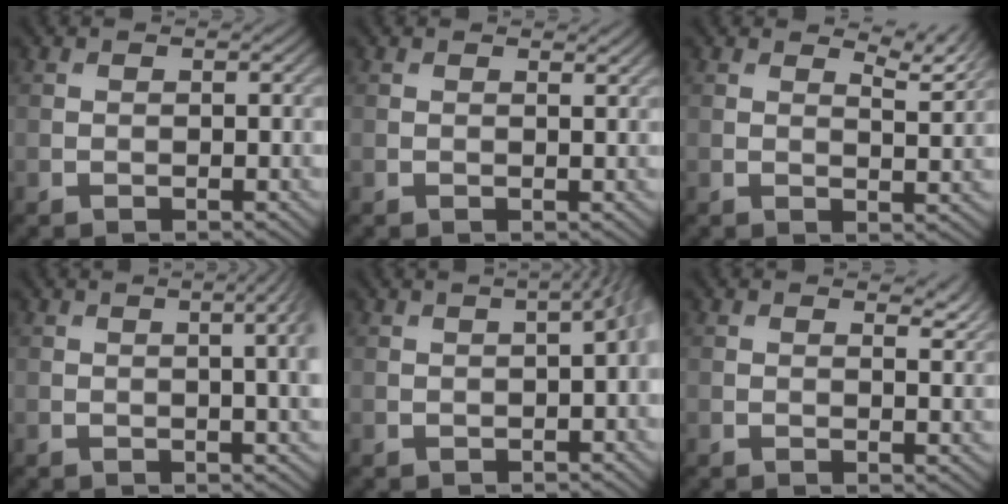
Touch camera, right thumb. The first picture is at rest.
{"total": 0.6, "force": [0.5, 0.1, 0.3], "torque": [-0.005, -0.001, 0.008]}
{"total": 3.4, "force": [2.8, 0.7, 1.9], "torque": [-0.032, -0.008, 0.046]}
{"total": 4.9, "force": [0.7, 1.3, 4.7], "torque": [-0.050, 0.013, 0.008]}
{"total": 4.0, "force": [0.0, 1.3, 3.8], "torque": [-0.036, 0.008, 0.006]}
{"total": 2.1, "force": [1.5, 0.6, 1.3], "torque": [-0.019, -0.009, 0.025]}